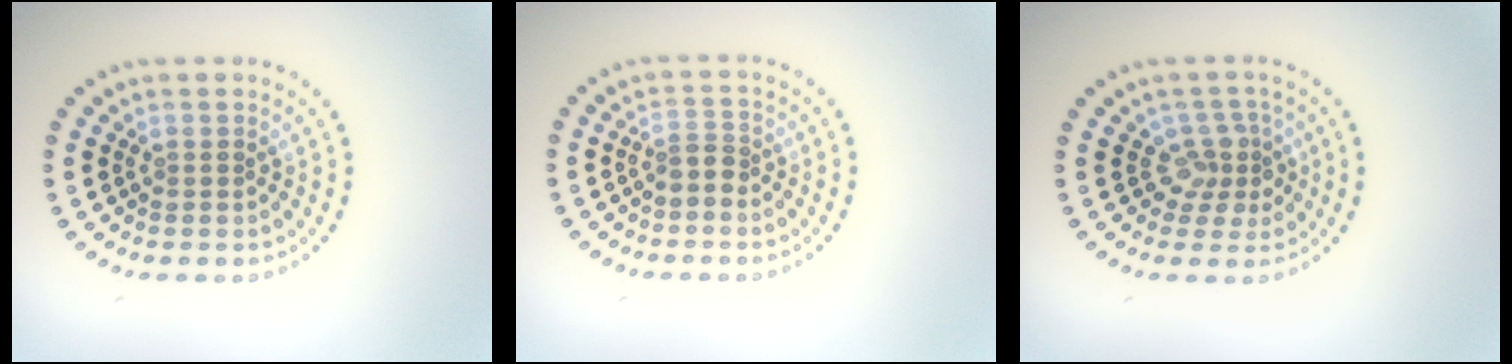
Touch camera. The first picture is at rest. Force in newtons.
{"total": 1.7, "press": 1.4, "slide": 1.1}
{"total": 2.8, "press": 2.0, "slide": 1.9}